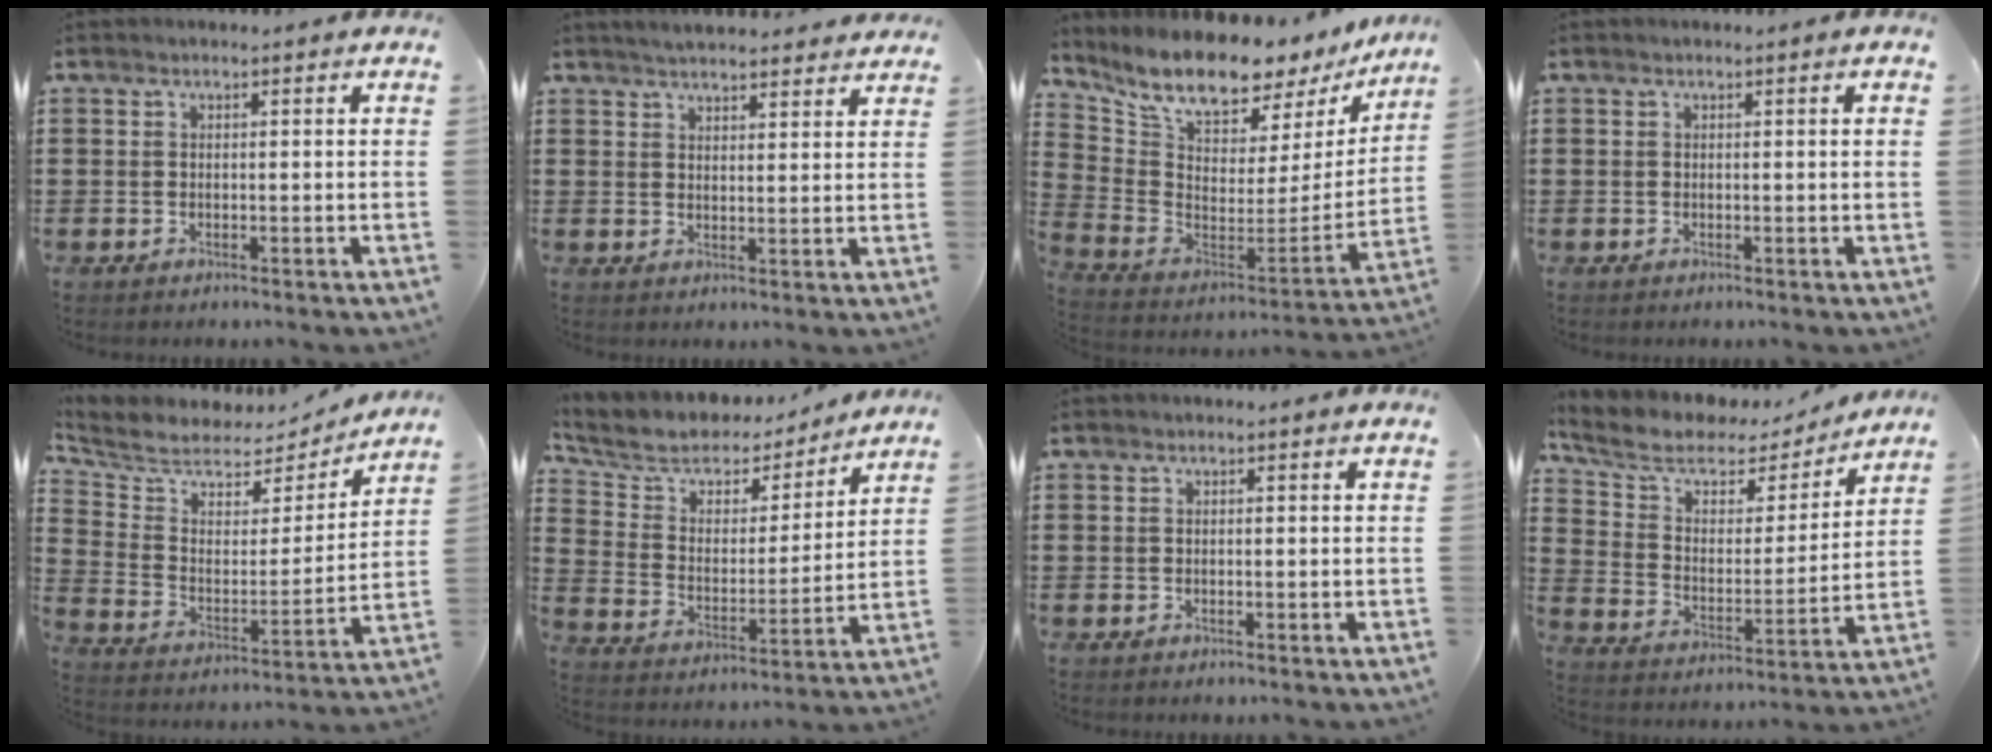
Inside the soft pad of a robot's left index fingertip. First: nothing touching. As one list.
[{"total": 3.3, "force": [3.2, 0.2, 0.4], "torque": [-0.017, -0.008, 0.060]}, {"total": 9.7, "force": [8.4, 2.6, 4.1], "torque": [-0.108, -0.072, 0.144]}, {"total": 0.8, "force": [0.1, -0.1, 0.8], "torque": [-0.014, -0.002, 0.002]}, {"total": 6.5, "force": [5.5, 2.9, 1.8], "torque": [-0.072, -0.036, 0.093]}, {"total": 6.3, "force": [5.3, 3.0, 1.8], "torque": [-0.072, -0.035, 0.086]}, {"total": 0.0}, {"total": 7.1, "force": [5.1, 3.6, 3.3], "torque": [-0.095, -0.026, 0.086]}]